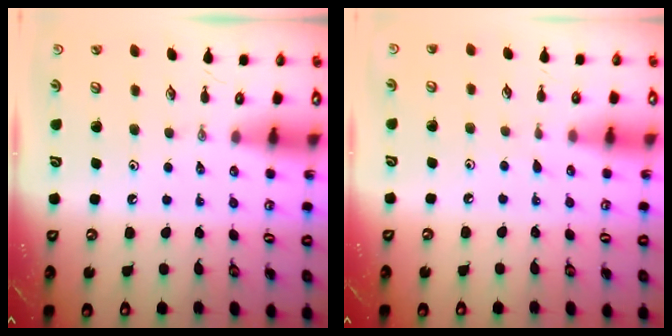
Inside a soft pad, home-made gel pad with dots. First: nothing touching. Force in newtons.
{"total": 2.7, "press": 2.7, "slide": 0.3}